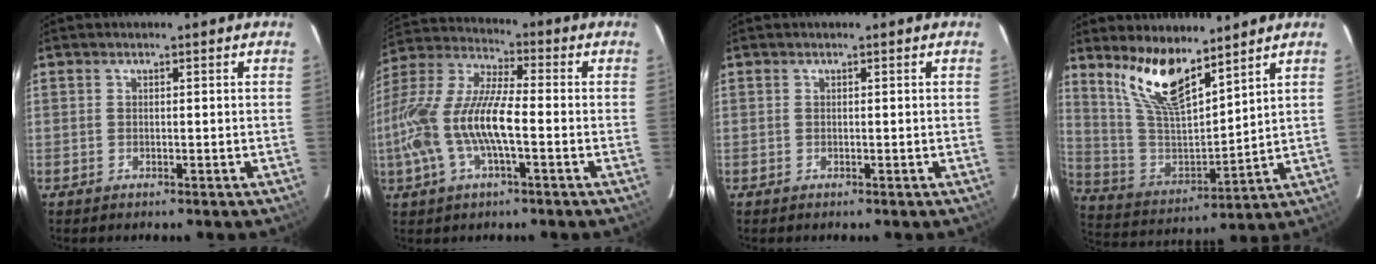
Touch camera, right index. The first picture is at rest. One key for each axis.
{"total": 17.3, "fx": -3.9, "fy": 5.2, "fz": 16.0, "tx": -0.330, "ty": -0.002, "tz": -0.078}
{"total": 0.0}
{"total": 13.4, "fx": 9.6, "fy": 3.9, "fz": 8.4, "tx": -0.167, "ty": -0.005, "tz": 0.201}